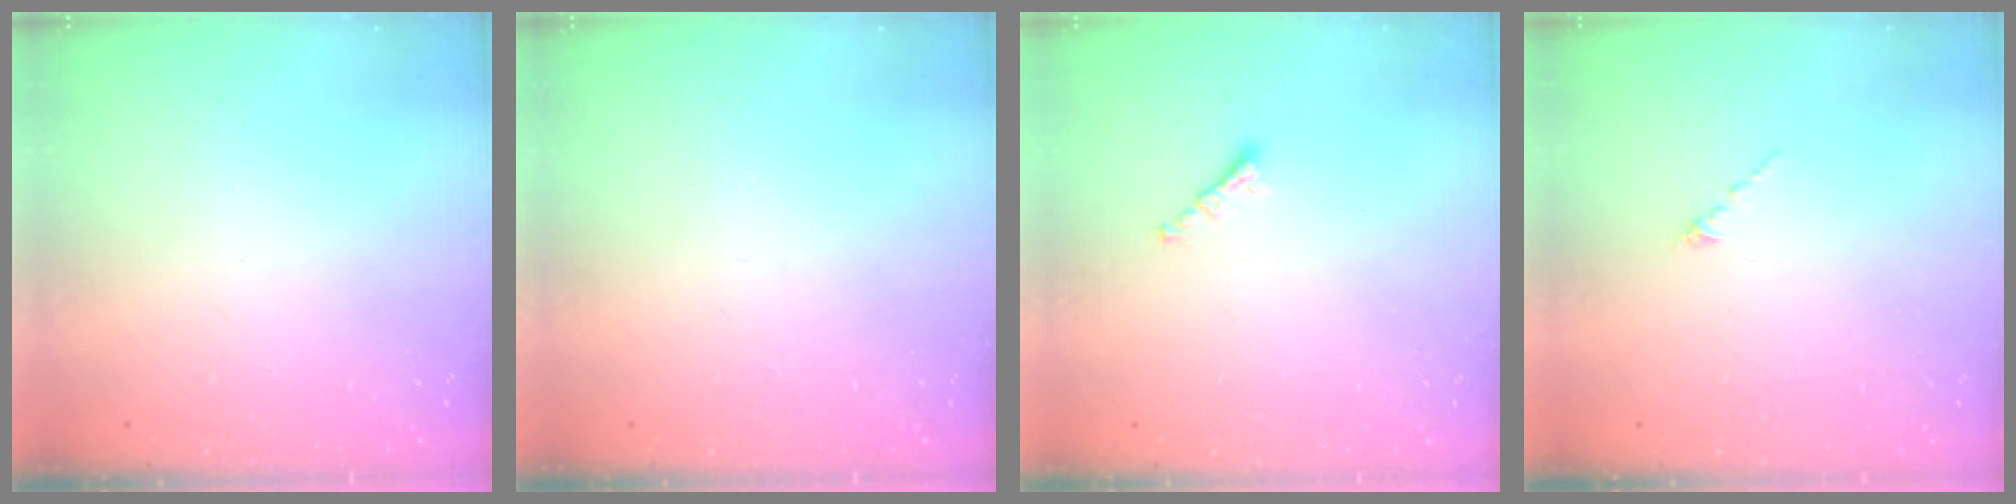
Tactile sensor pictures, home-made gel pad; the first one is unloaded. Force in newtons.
{"total": 0.0}
{"total": 1.2, "press": 1.1, "slide": 0.5}
{"total": 0.0}